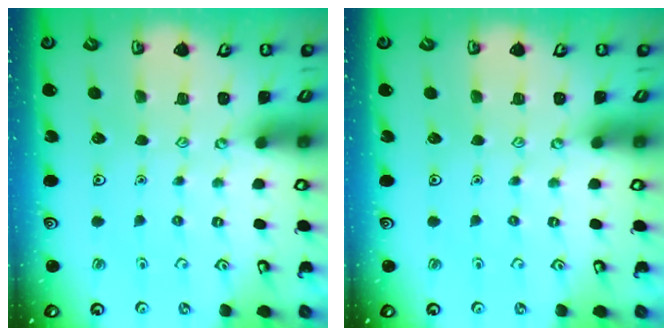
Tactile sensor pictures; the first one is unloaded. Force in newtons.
{"total": 0.0}